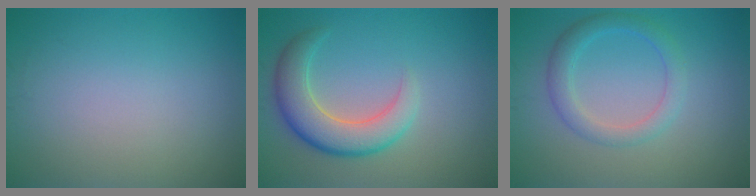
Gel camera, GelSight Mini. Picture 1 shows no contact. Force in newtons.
{"total": 5.5, "press": 5.5, "slide": 0.5}
{"total": 2.8, "press": 2.8, "slide": 0.1}